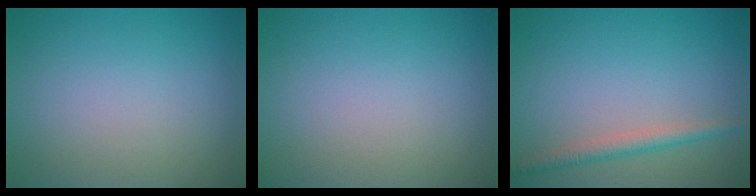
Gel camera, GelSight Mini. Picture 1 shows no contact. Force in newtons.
{"total": 0.0}
{"total": 2.1, "press": 2.1, "slide": 0.0}